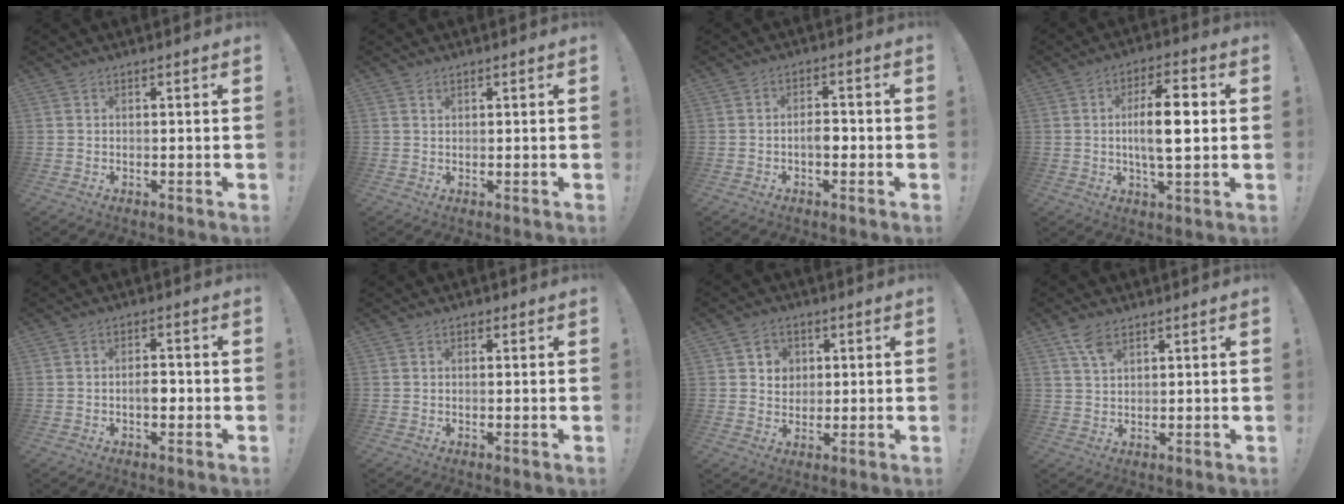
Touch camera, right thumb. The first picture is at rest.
{"total": 0.8, "force": [0.6, 0.5, 0.2], "torque": [-0.002, -0.001, 0.011]}
{"total": 4.3, "force": [-1.5, 2.4, 3.2], "torque": [-0.051, 0.012, -0.026]}
{"total": 12.4, "force": [0.5, 4.0, 11.7], "torque": [-0.207, 0.000, -0.002]}
{"total": 4.0, "force": [-1.3, 2.3, 3.1], "torque": [-0.048, 0.012, -0.022]}
{"total": 0.7, "force": [0.2, 0.6, 0.4], "torque": [-0.006, 0.002, 0.003]}
{"total": 5.5, "force": [1.9, 5.0, 1.2], "torque": [-0.017, -0.010, 0.036]}
{"total": 5.1, "force": [3.3, 2.4, 3.0], "torque": [-0.055, -0.014, 0.060]}